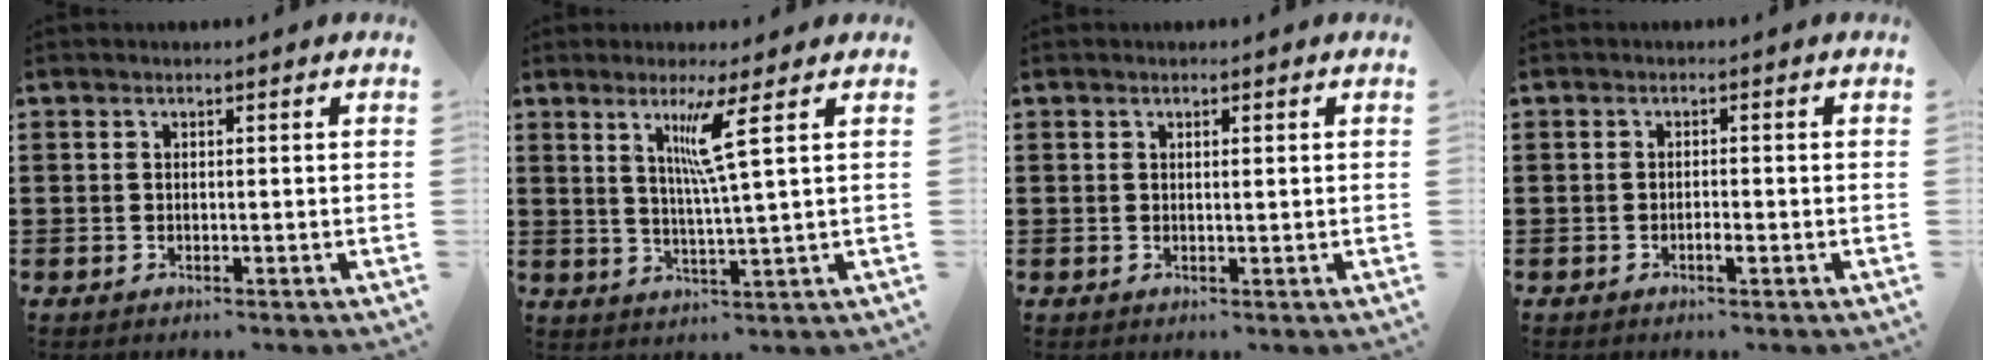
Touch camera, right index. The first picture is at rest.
{"total": 6.6, "force": [2.7, -0.4, 6.0], "torque": [-0.125, -0.005, 0.041]}
{"total": 0.6, "force": [0.3, 0.1, 0.6], "torque": [-0.011, 0.000, 0.005]}
{"total": 1.2, "force": [-0.7, 0.3, 1.0], "torque": [-0.020, -0.005, -0.011]}